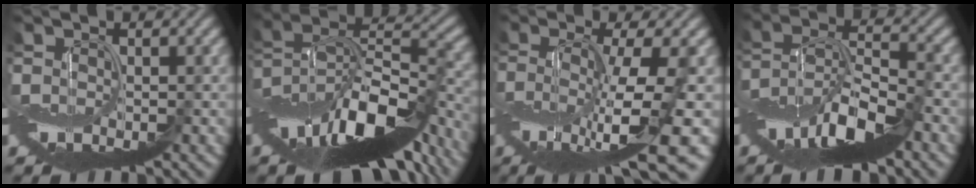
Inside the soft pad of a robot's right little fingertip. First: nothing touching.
{"total": 15.0, "force": [-7.5, 6.6, 11.2], "torque": [-0.201, 0.008, -0.126]}
{"total": 9.3, "force": [-3.5, 1.7, 8.4], "torque": [-0.156, -0.015, -0.066]}
{"total": 8.8, "force": [-5.2, 2.8, 6.6], "torque": [-0.119, 0.008, -0.106]}